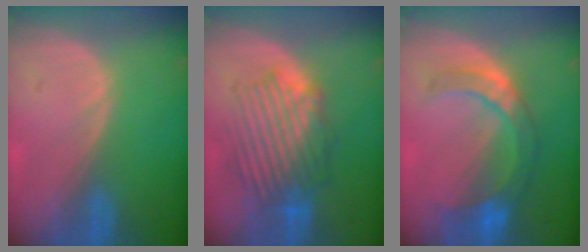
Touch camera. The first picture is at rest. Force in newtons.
{"total": 8.7, "press": 8.4, "slide": 2.1}
{"total": 8.0, "press": 7.5, "slide": 2.8}